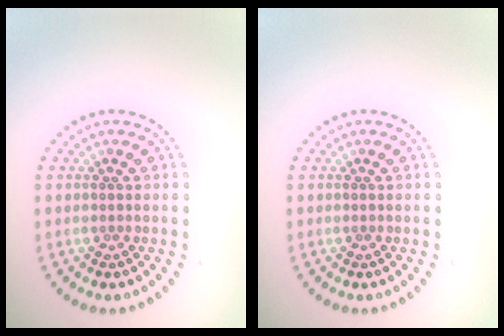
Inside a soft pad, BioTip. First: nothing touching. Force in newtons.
{"total": 0.0}